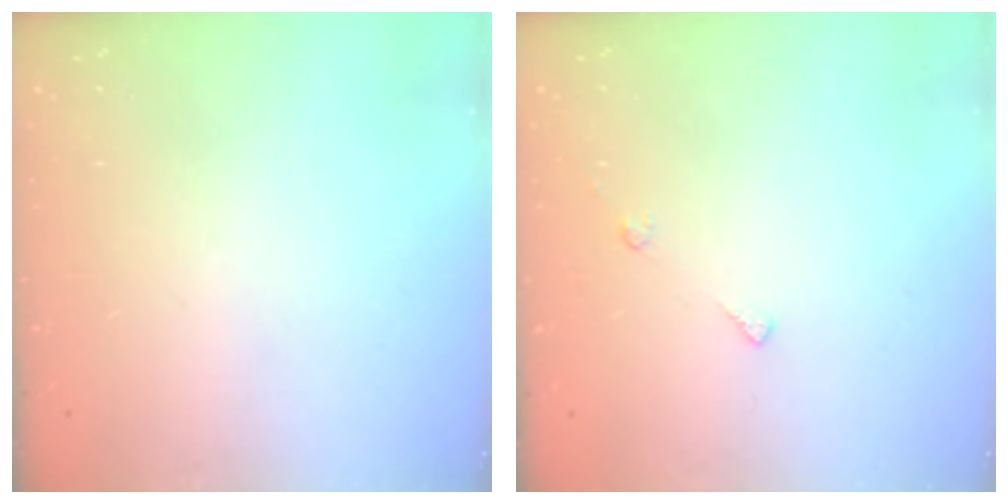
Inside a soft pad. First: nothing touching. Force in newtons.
{"total": 6.0, "press": 6.0, "slide": 0.6}